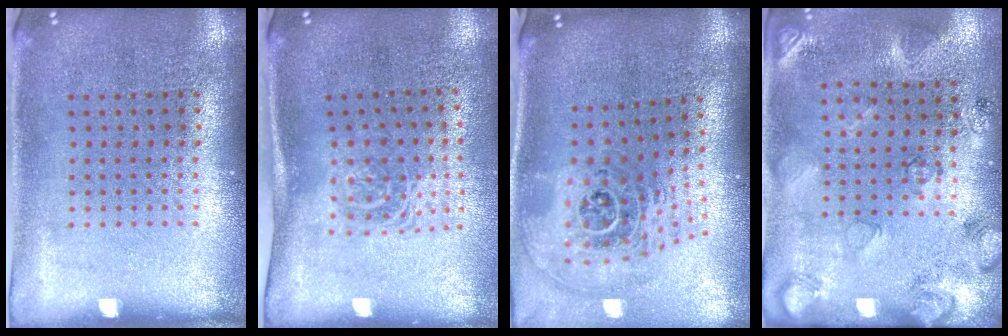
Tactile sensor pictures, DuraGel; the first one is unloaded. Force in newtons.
{"total": 1.6, "press": 1.2, "slide": 1.1}
{"total": 2.3, "press": 1.6, "slide": 1.6}
{"total": 2.5, "press": 2.0, "slide": 1.5}